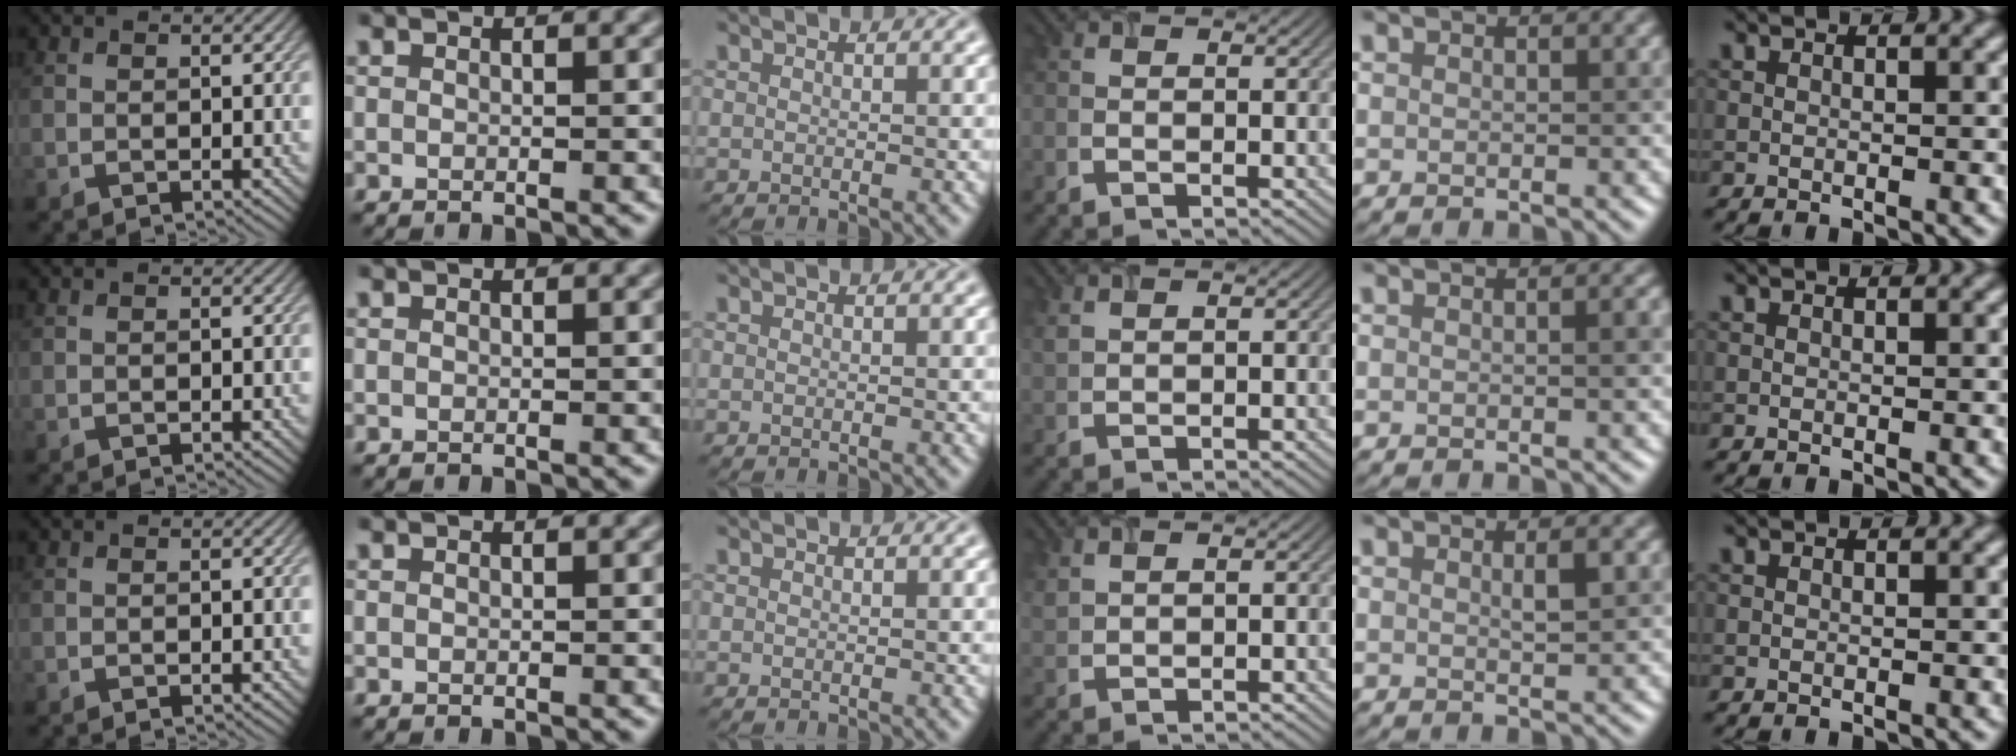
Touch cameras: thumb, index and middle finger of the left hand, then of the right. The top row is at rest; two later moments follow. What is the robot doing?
{"motion": "close", "object": "airpods case & airpods"}